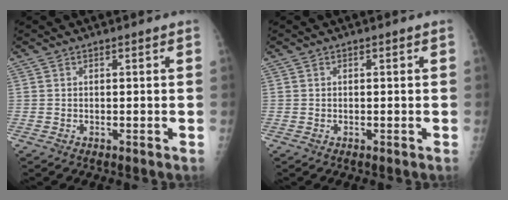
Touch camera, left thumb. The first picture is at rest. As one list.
[{"total": 0.0}]